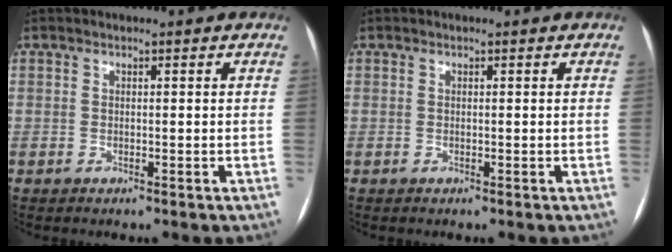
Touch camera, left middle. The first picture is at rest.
{"total": 0.0}